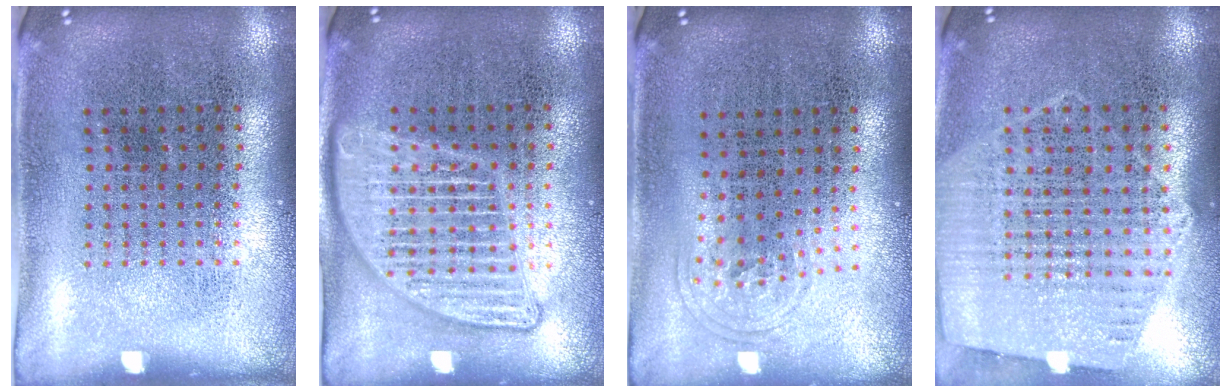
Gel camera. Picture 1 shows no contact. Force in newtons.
{"total": 2.8, "press": 2.8, "slide": 0.2}
{"total": 0.8, "press": 0.5, "slide": 0.7}
{"total": 1.2, "press": 1.1, "slide": 0.3}